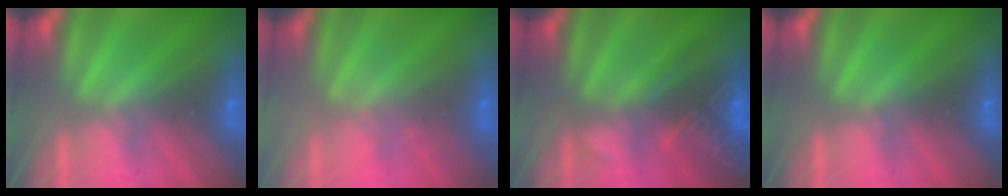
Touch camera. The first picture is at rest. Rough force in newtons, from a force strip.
{"total": 1.8}
{"total": 2.9}
{"total": 0.0}